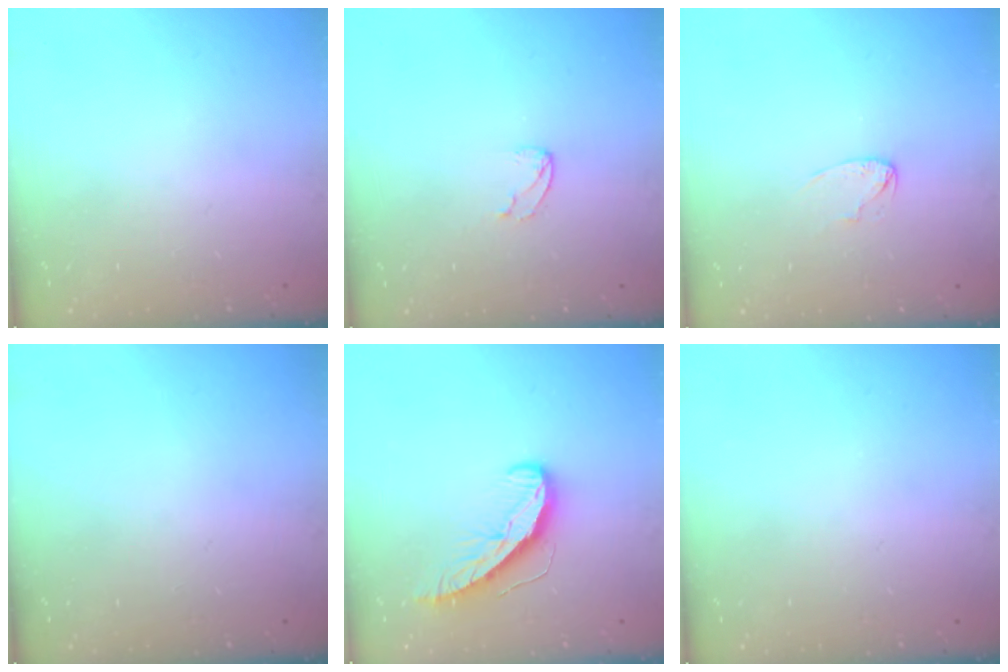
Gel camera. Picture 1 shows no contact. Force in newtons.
{"total": 2.5, "press": 2.5, "slide": 0.2}
{"total": 2.5, "press": 2.5, "slide": 0.2}
{"total": 0.0}
{"total": 9.4, "press": 9.4, "slide": 0.4}
{"total": 0.0}